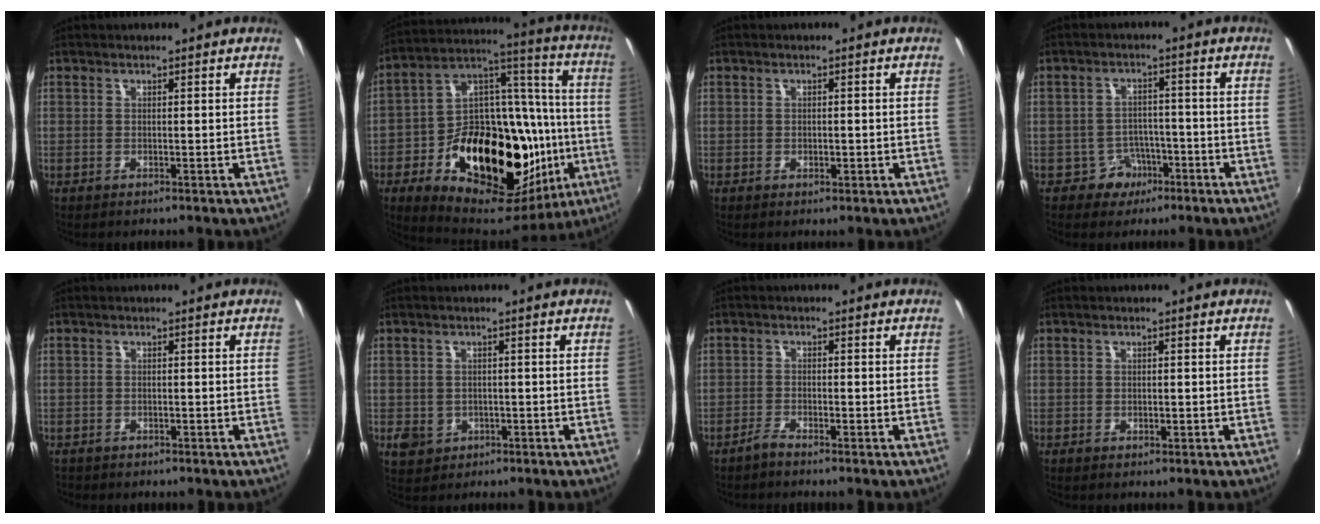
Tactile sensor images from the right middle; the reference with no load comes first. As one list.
[{"total": 34.9, "force": [-9.7, 19.7, 27.1], "torque": [-0.451, 0.022, -0.132]}, {"total": 1.2, "force": [-0.4, 0.9, 0.6], "torque": [-0.008, -0.004, -0.008]}, {"total": 5.1, "force": [-3.0, 4.0, 0.6], "torque": [-0.018, 0.015, -0.042]}, {"total": 1.3, "force": [-1.0, 0.8, 0.2], "torque": [-0.009, -0.002, -0.016]}, {"total": 4.4, "force": [-1.2, 3.9, 1.7], "torque": [-0.038, -0.003, -0.011]}, {"total": 2.0, "force": [-1.9, 0.2, 0.7], "torque": [-0.026, -0.003, -0.039]}, {"total": 0.9, "force": [-0.3, 0.7, 0.4], "torque": [-0.006, -0.003, -0.006]}]